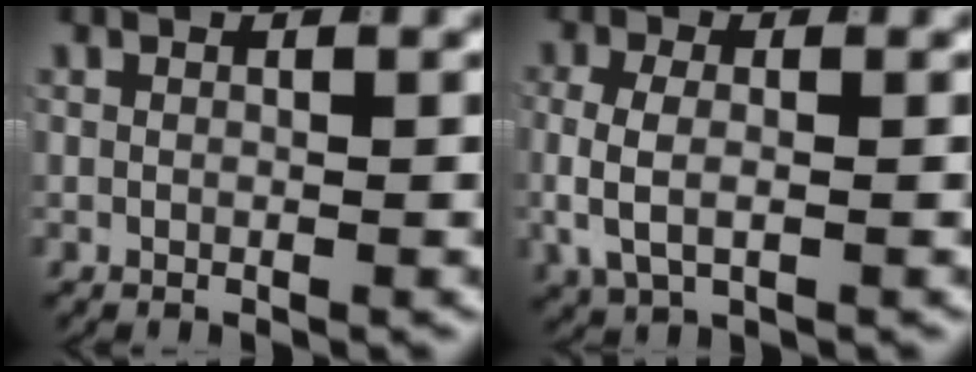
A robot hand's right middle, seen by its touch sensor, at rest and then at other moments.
{"total": 3.6, "force": [-0.5, 2.1, 2.9], "torque": [-0.079, -0.008, -0.001]}